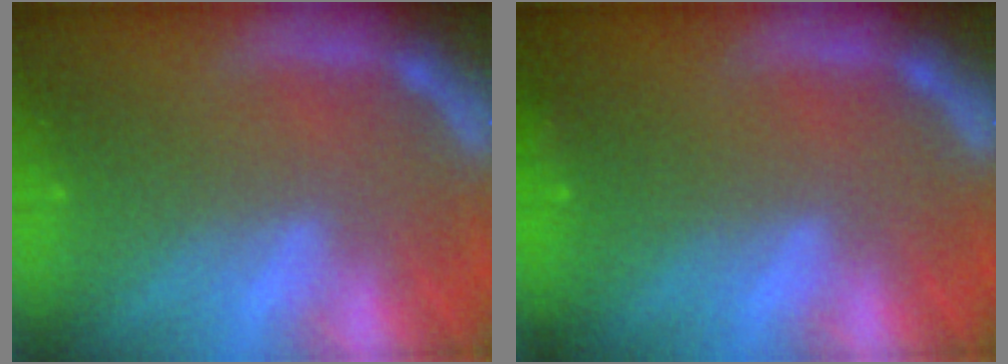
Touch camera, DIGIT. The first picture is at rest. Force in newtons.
{"total": 0.9}